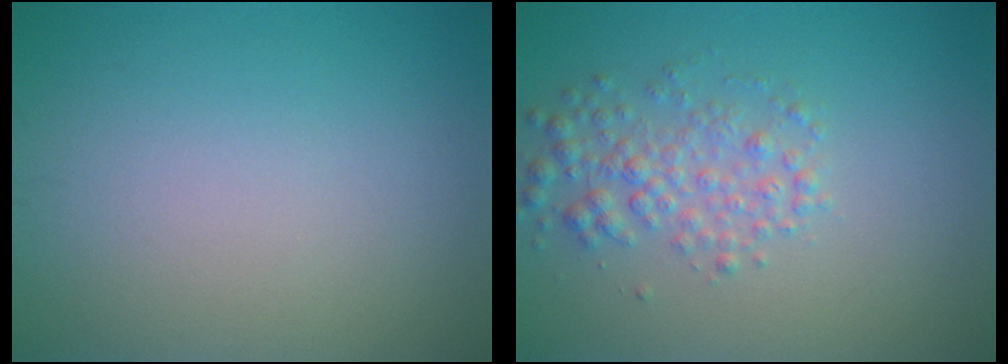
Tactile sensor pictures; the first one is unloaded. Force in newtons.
{"total": 2.9, "press": 2.9, "slide": 0.1}